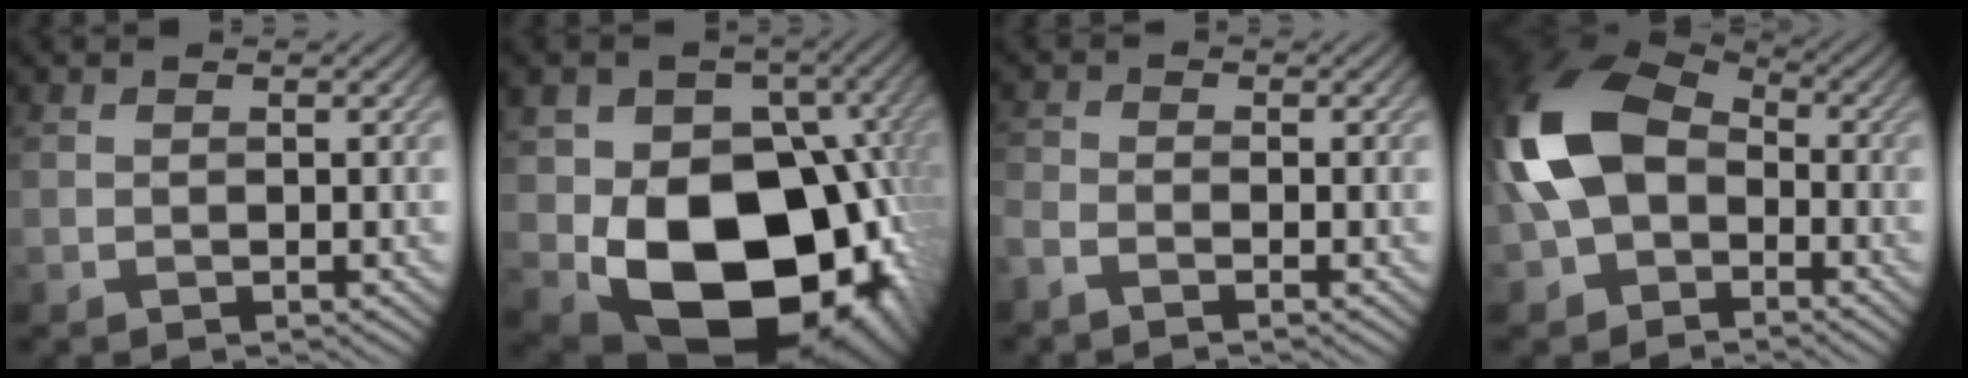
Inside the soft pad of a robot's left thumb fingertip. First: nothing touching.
{"total": 20.0, "force": [-5.0, 14.6, 12.8], "torque": [-0.181, -0.044, -0.050]}
{"total": 2.4, "force": [-2.0, 0.5, 1.2], "torque": [-0.029, -0.007, -0.051]}
{"total": 13.4, "force": [-2.2, 9.2, 9.6], "torque": [-0.229, 0.004, -0.059]}